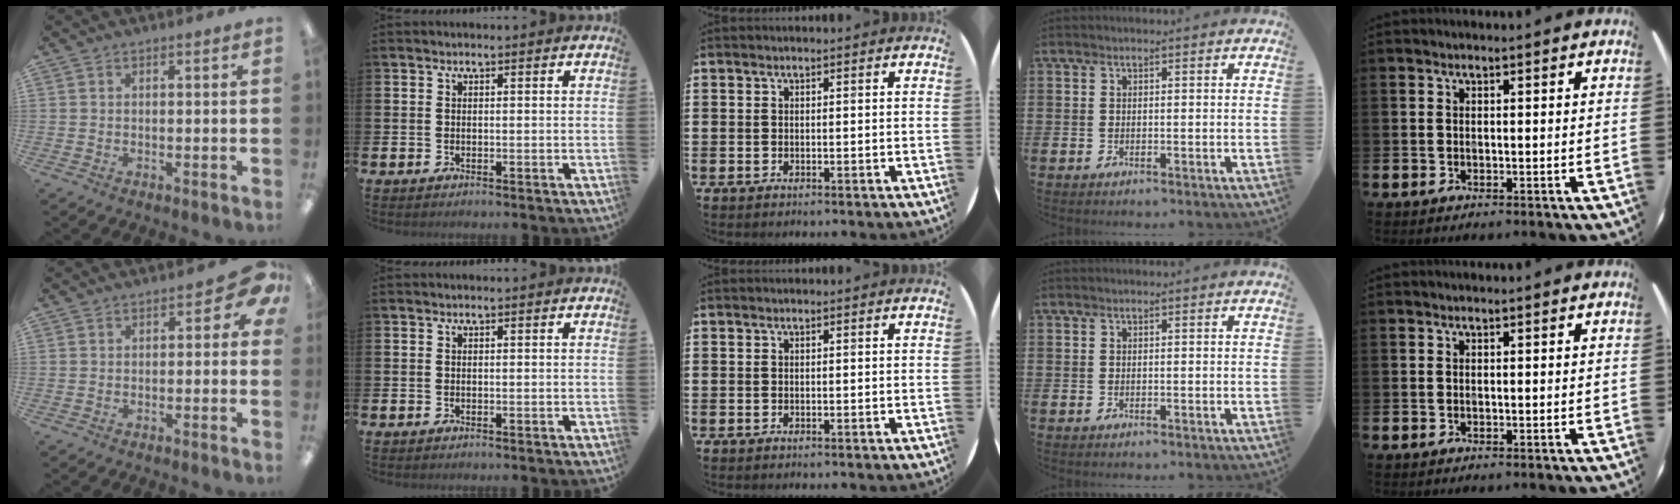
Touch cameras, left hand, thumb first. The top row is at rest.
{"thumb": {"total": 4.0, "force": [0.0, 2.7, 2.9], "torque": [-0.030, -0.001, -0.003]}}